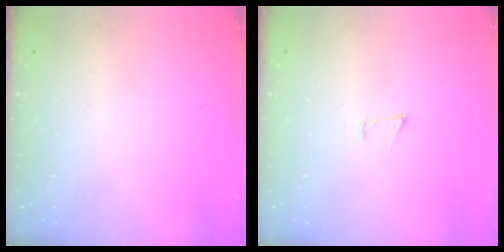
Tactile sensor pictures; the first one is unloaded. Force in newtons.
{"total": 3.3, "press": 3.3, "slide": 0.6}